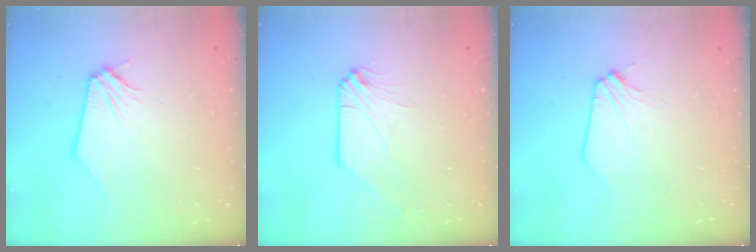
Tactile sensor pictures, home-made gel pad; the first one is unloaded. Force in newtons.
{"total": 0.0}
{"total": 0.6, "press": 0.6, "slide": 0.1}